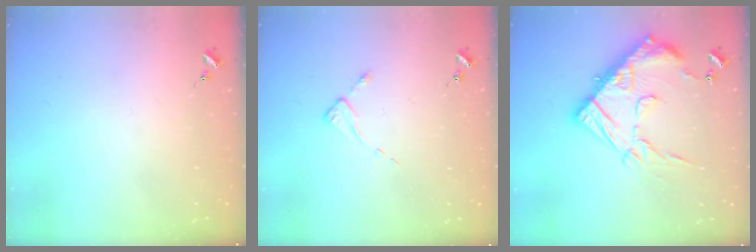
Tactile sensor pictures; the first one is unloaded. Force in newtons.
{"total": 2.5, "press": 2.5, "slide": 0.3}
{"total": 21.5, "press": 21.4, "slide": 2.1}